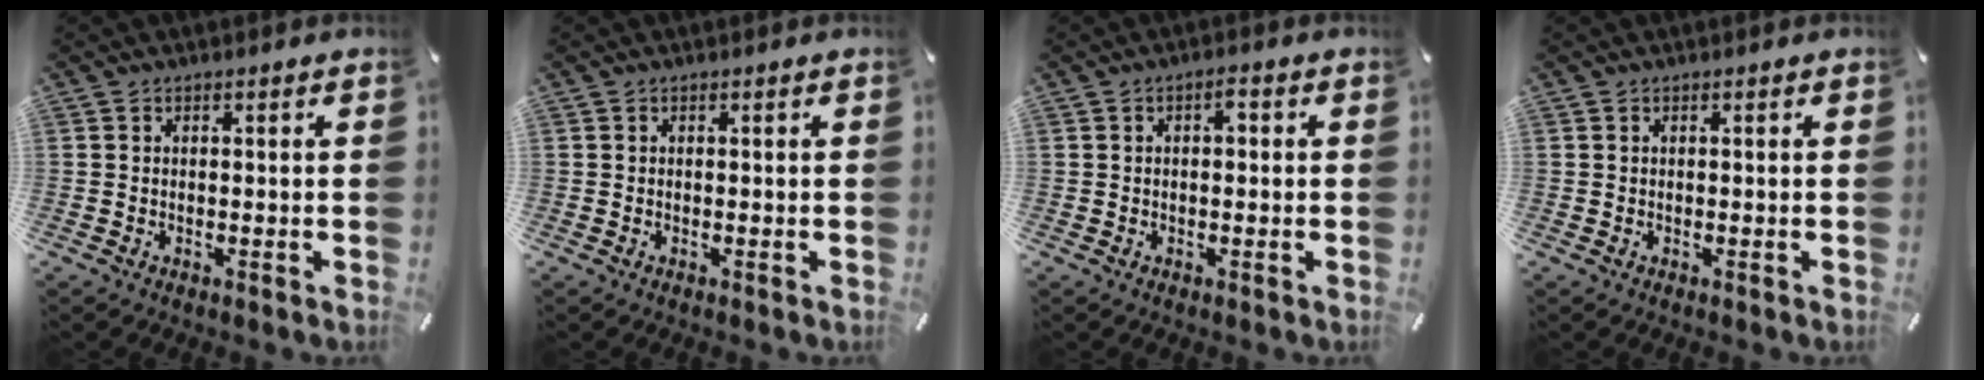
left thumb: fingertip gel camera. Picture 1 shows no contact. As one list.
[{"total": 0.0}, {"total": 2.2, "force": [0.1, 1.1, 1.9], "torque": [-0.032, 0.006, -0.003]}, {"total": 0.0}]